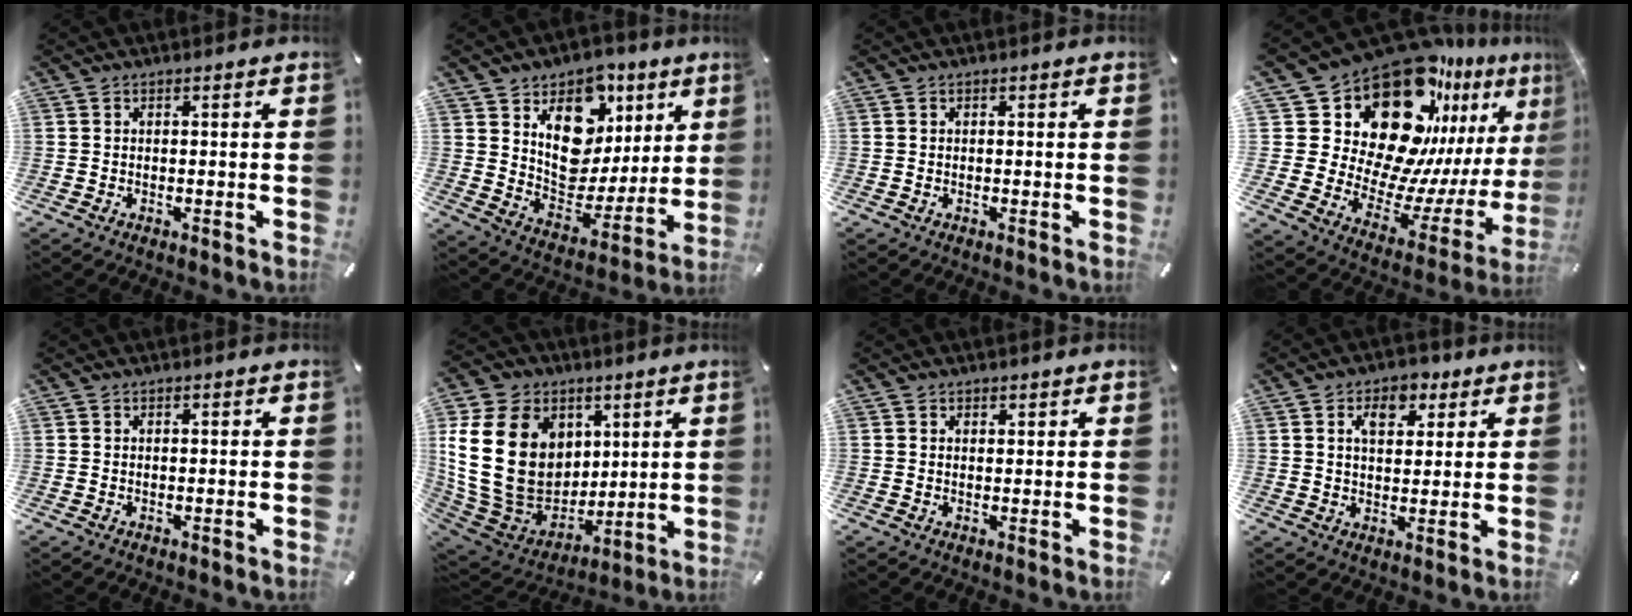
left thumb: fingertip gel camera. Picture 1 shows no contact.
{"total": 14.1, "force": [6.1, 11.2, 6.1], "torque": [-0.087, -0.050, 0.115]}
{"total": 0.0}
{"total": 27.5, "force": [17.0, 15.2, 15.3], "torque": [-0.260, -0.163, 0.320]}
{"total": 0.0}
{"total": 25.4, "force": [4.6, 19.8, 15.3], "torque": [-0.303, -0.022, 0.103]}
{"total": 1.4, "force": [0.9, 1.1, 0.0], "torque": [0.007, -0.001, 0.015]}
{"total": 6.9, "force": [3.3, 4.8, 3.6], "torque": [-0.039, -0.010, 0.051]}